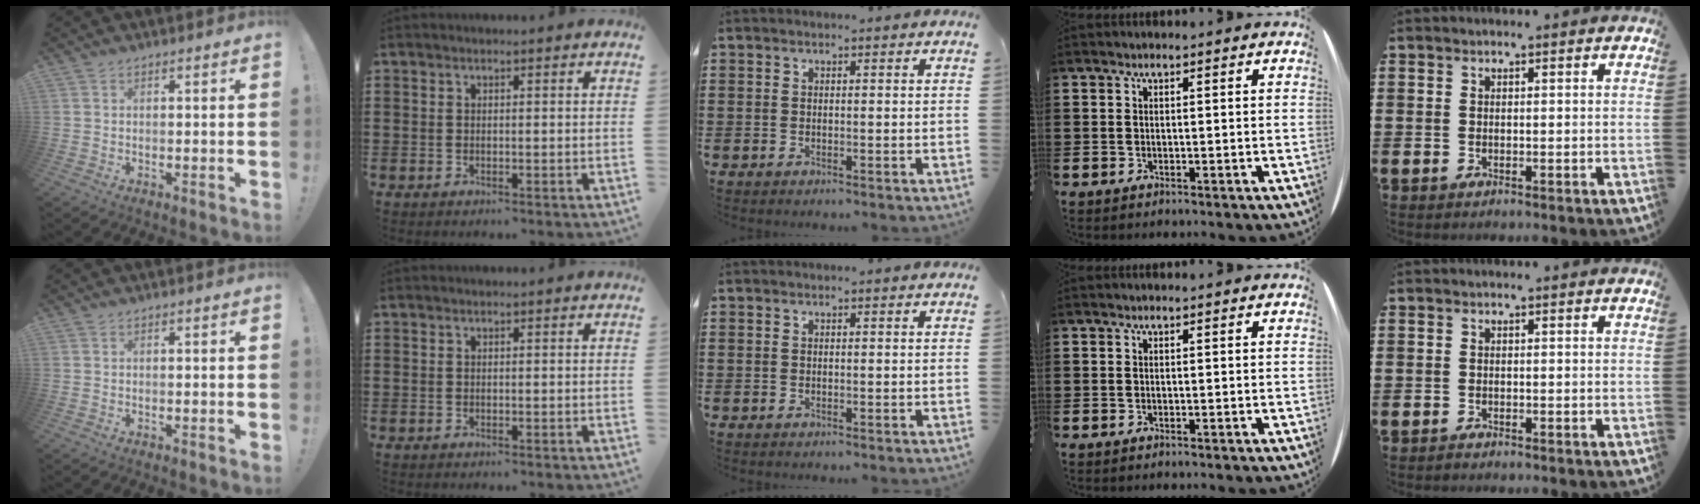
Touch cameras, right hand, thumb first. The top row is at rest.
{}